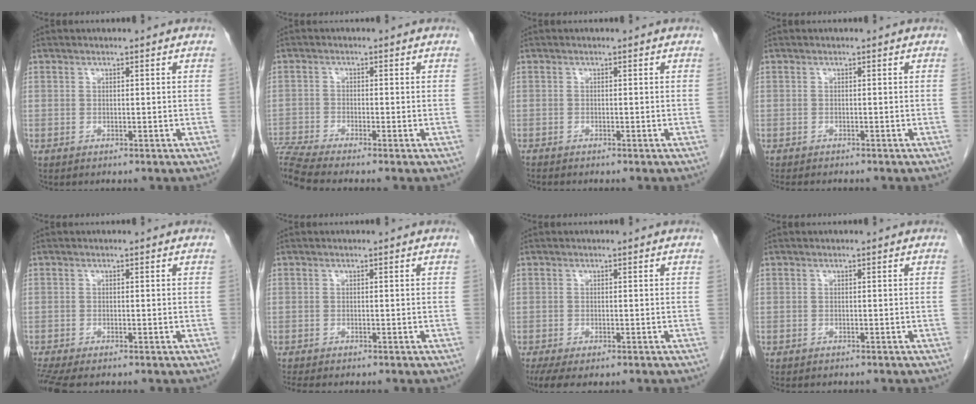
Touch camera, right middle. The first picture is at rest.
{"total": 6.4, "force": [-5.8, -1.4, 2.3], "torque": [-0.056, -0.007, -0.110]}
{"total": 1.1, "force": [-1.0, 0.0, 0.4], "torque": [-0.010, -0.002, -0.017]}
{"total": 4.2, "force": [-3.7, 0.9, 1.8], "torque": [-0.027, -0.010, -0.051]}
{"total": 4.2, "force": [-3.4, 0.9, 2.3], "torque": [-0.044, -0.012, -0.059]}
{"total": 4.0, "force": [-3.4, 0.8, 1.9], "torque": [-0.031, -0.012, -0.048]}
{"total": 5.6, "force": [-4.0, 2.0, 3.4], "torque": [-0.061, -0.017, -0.062]}
{"total": 3.5, "force": [-3.1, 1.1, 1.4], "torque": [-0.021, -0.008, -0.036]}